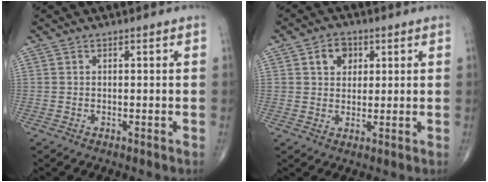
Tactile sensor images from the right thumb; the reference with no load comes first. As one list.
[{"total": 5.0, "force": [1.9, 3.9, 2.5], "torque": [-0.014, -0.003, 0.028]}]